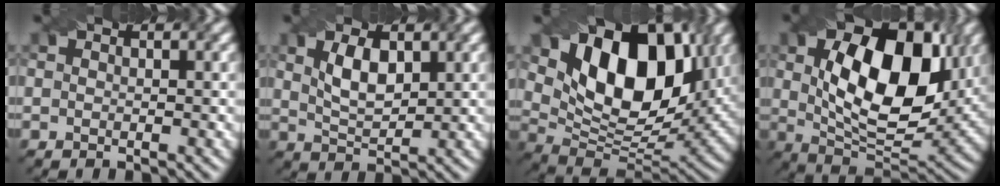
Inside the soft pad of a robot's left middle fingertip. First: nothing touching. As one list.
[{"total": 3.4, "force": [1.0, 1.6, 2.8], "torque": [-0.064, 0.005, 0.025]}, {"total": 13.3, "force": [4.6, 7.6, 9.9], "torque": [-0.165, 0.008, 0.079]}, {"total": 12.9, "force": [2.7, 7.3, 10.3], "torque": [-0.178, 0.000, 0.051]}]